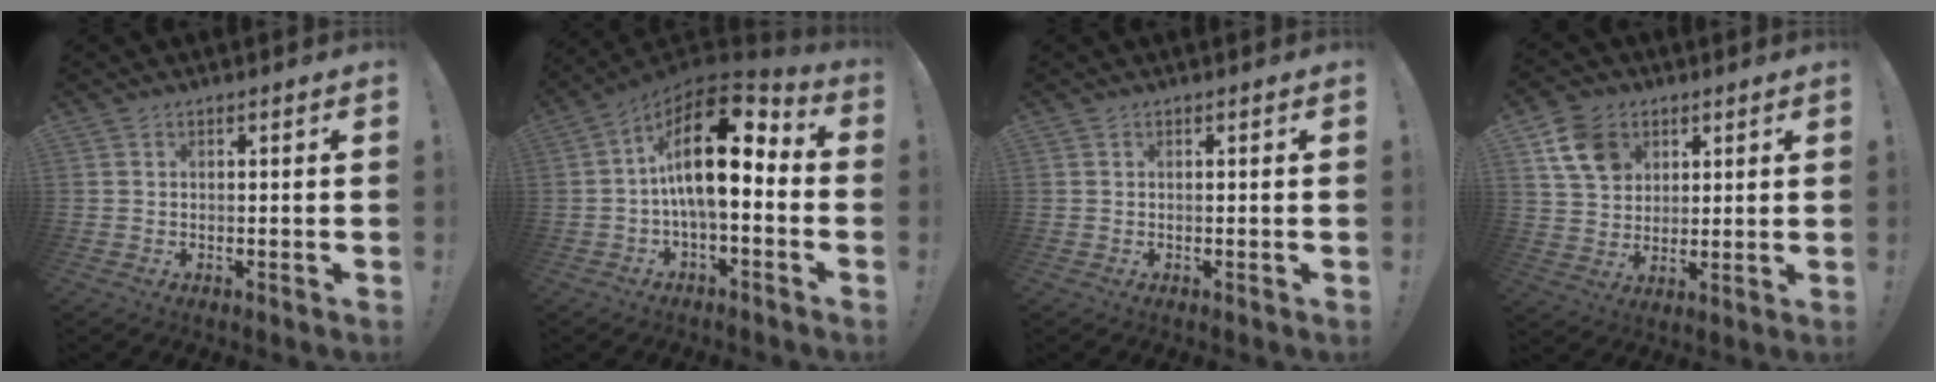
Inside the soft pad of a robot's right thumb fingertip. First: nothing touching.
{"total": 18.6, "force": [3.0, 7.9, 16.6], "torque": [-0.288, -0.015, 0.050]}
{"total": 0.0}
{"total": 11.9, "force": [5.4, 9.3, 5.2], "torque": [-0.078, -0.015, 0.109]}